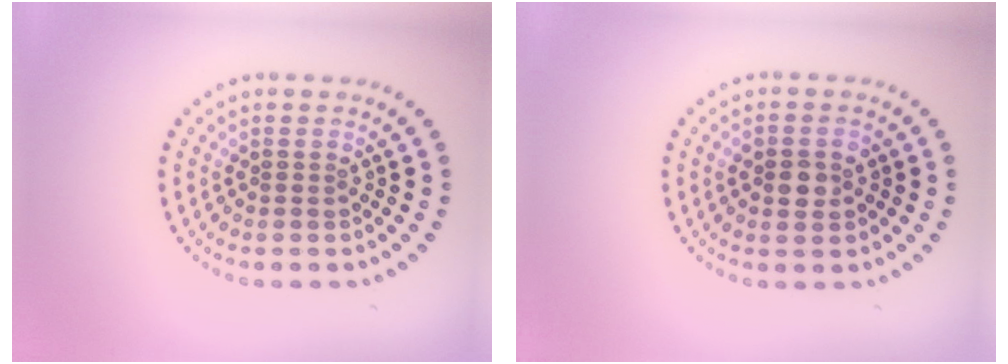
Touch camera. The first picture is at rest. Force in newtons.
{"total": 2.5, "press": 2.5, "slide": 0.2}